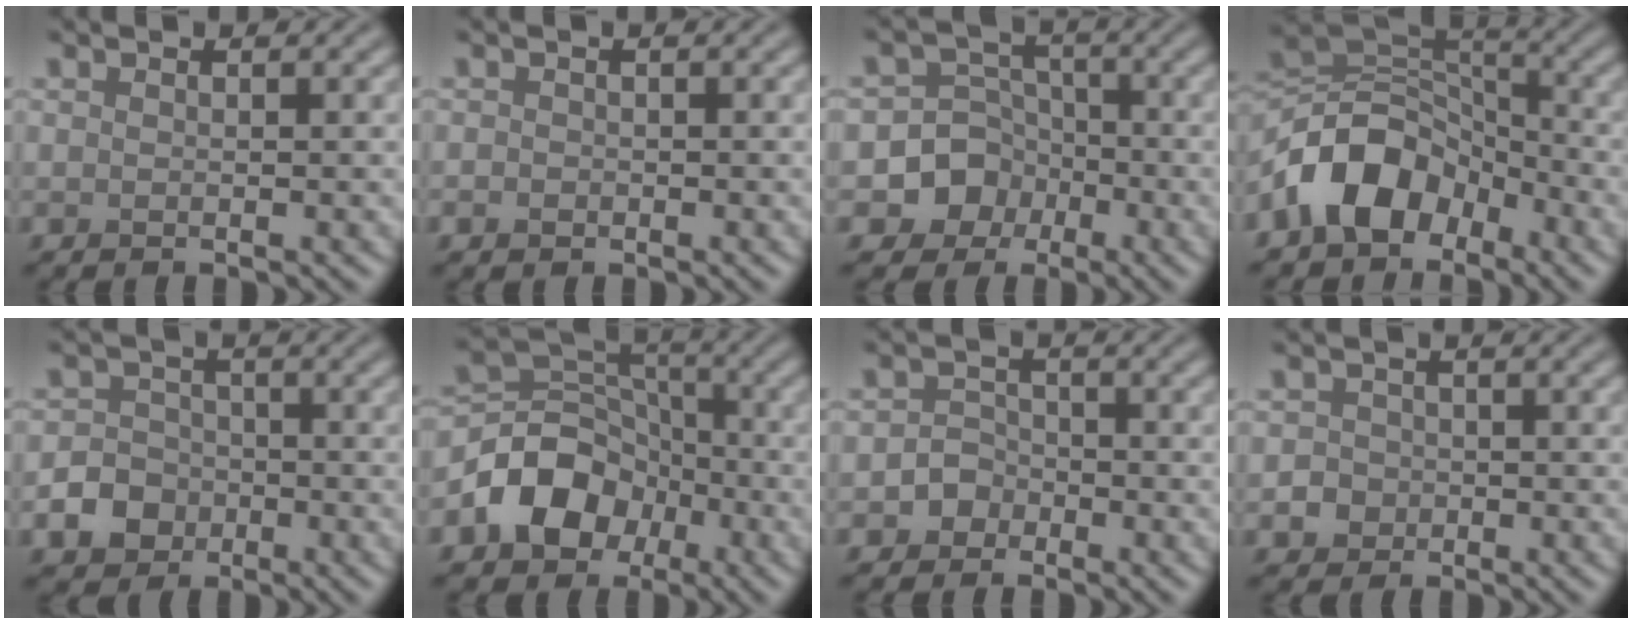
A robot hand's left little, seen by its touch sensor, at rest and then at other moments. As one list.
[{"total": 0.8, "force": [-0.4, 0.7, 0.3], "torque": [-0.001, -0.002, -0.009]}, {"total": 6.8, "force": [-2.8, 6.2, 0.8], "torque": [0.011, 0.005, -0.071]}, {"total": 7.8, "force": [-4.2, 5.1, 4.1], "torque": [-0.061, 0.012, -0.092]}, {"total": 4.1, "force": [-1.9, 3.5, 1.2], "torque": [-0.007, 0.000, -0.048]}, {"total": 7.1, "force": [-3.0, 5.5, 3.3], "torque": [-0.044, 0.006, -0.063]}, {"total": 2.0, "force": [-1.0, 1.7, 0.4], "torque": [0.011, 0.008, -0.027]}, {"total": 2.9, "force": [-1.1, 2.6, 0.6], "torque": [0.012, 0.003, -0.028]}]